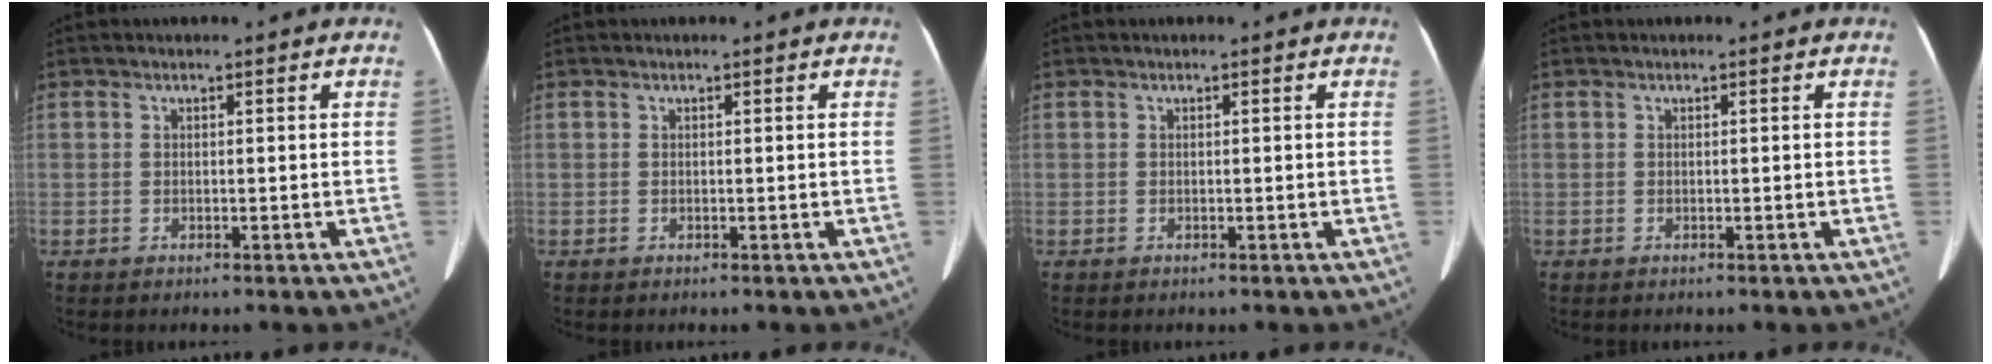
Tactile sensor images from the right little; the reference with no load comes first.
{"total": 0.0}
{"total": 0.0}
{"total": 0.0}